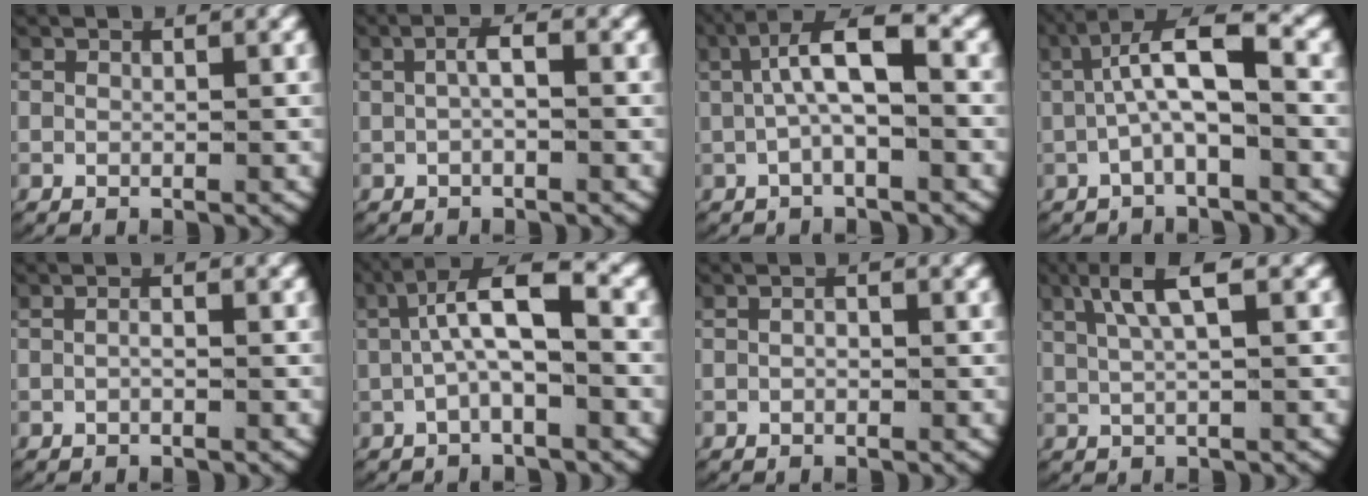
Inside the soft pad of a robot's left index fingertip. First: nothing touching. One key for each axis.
{"total": 1.9, "fx": 0.1, "fy": 0.5, "fz": 1.8, "tx": -0.034, "ty": 0.005, "tz": 0.000}
{"total": 4.9, "fx": 0.0, "fy": 1.9, "fz": 4.5, "tx": -0.083, "ty": 0.007, "tz": -0.002}
{"total": 6.1, "fx": 0.0, "fy": 2.6, "fz": 5.5, "tx": -0.095, "ty": 0.005, "tz": -0.002}
{"total": 0.8, "fx": -0.3, "fy": 0.2, "fz": 0.7, "tx": -0.016, "ty": -0.002, "tz": -0.004}
{"total": 5.6, "fx": 0.0, "fy": 2.3, "fz": 5.1, "tx": -0.088, "ty": 0.005, "tz": -0.001}
{"total": 0.7, "fx": -0.2, "fy": 0.4, "fz": 0.6, "tx": -0.014, "ty": -0.004, "tz": -0.002}
{"total": 5.2, "fx": 2.7, "fy": 1.2, "fz": 4.3, "tx": -0.073, "ty": 0.017, "tz": 0.040}